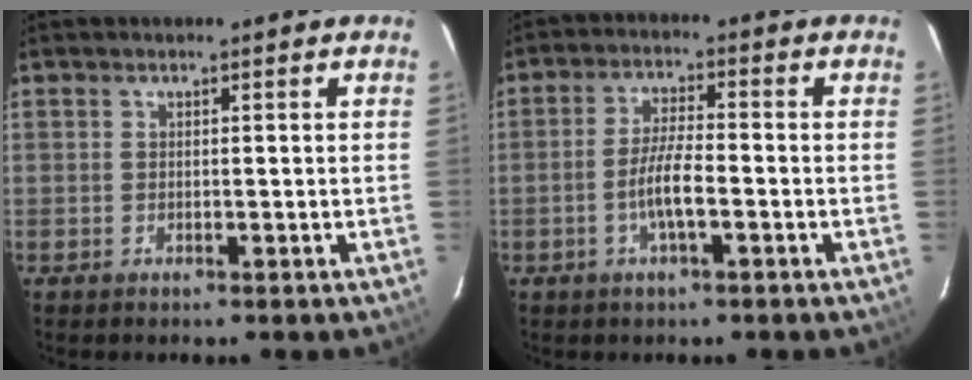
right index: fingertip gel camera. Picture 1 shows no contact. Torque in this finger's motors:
{"motor_torque": [1.21, -0.34, 0.50, 0.12]}